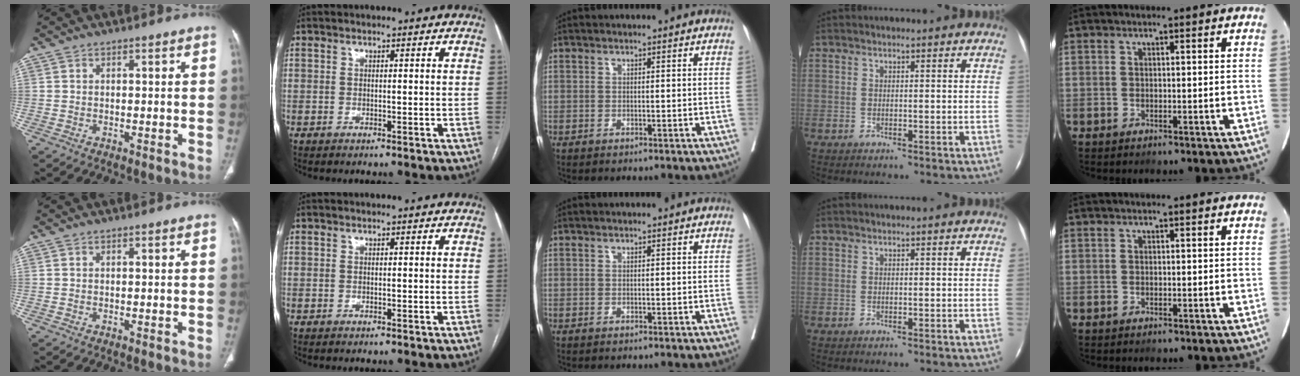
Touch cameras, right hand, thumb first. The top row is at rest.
{}